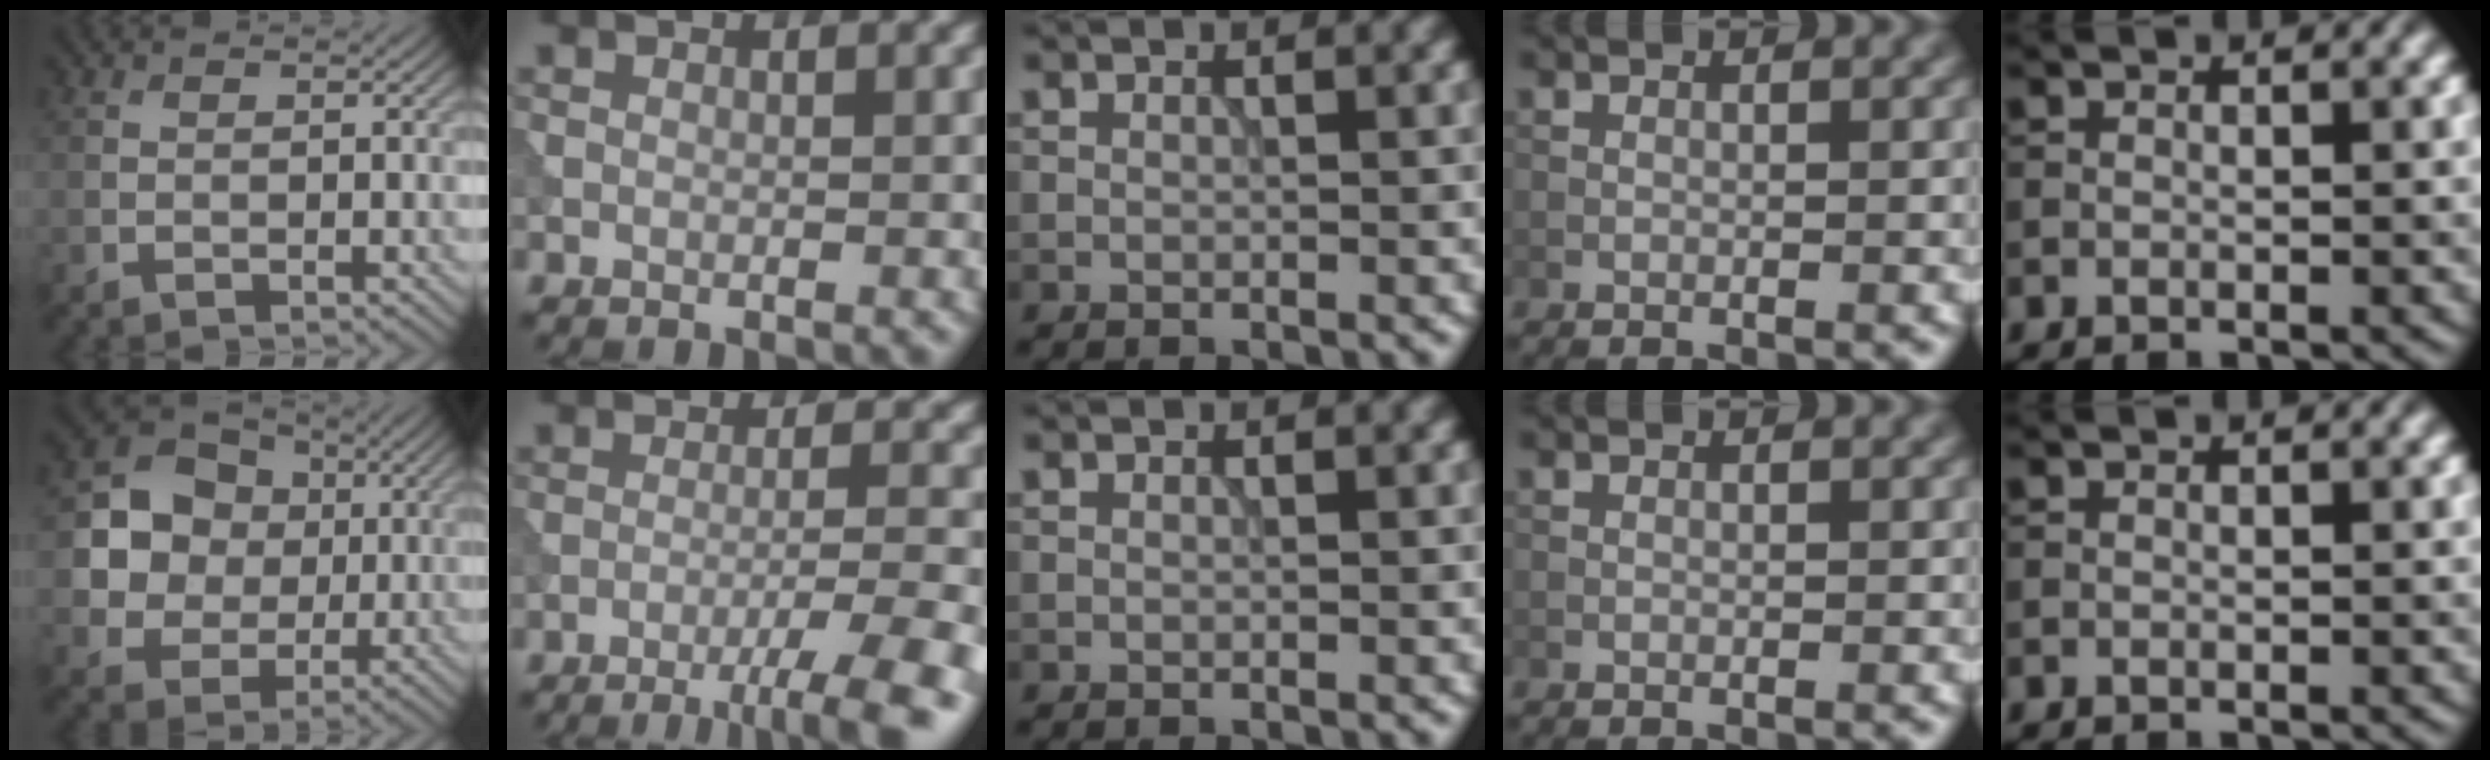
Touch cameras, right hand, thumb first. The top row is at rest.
{"thumb": {"total": 10.2, "force": [1.3, 9.0, 4.7], "torque": [-0.103, 0.010, 0.014]}, "index": {"total": 7.9, "force": [-5.1, 1.2, 5.9], "torque": [-0.083, 0.001, -0.068]}}